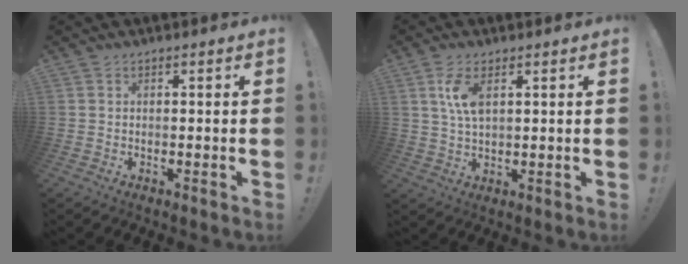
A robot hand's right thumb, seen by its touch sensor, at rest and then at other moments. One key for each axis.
{"total": 6.7, "fx": 2.4, "fy": 2.8, "fz": 5.6, "tx": -0.108, "ty": -0.003, "tz": 0.039}